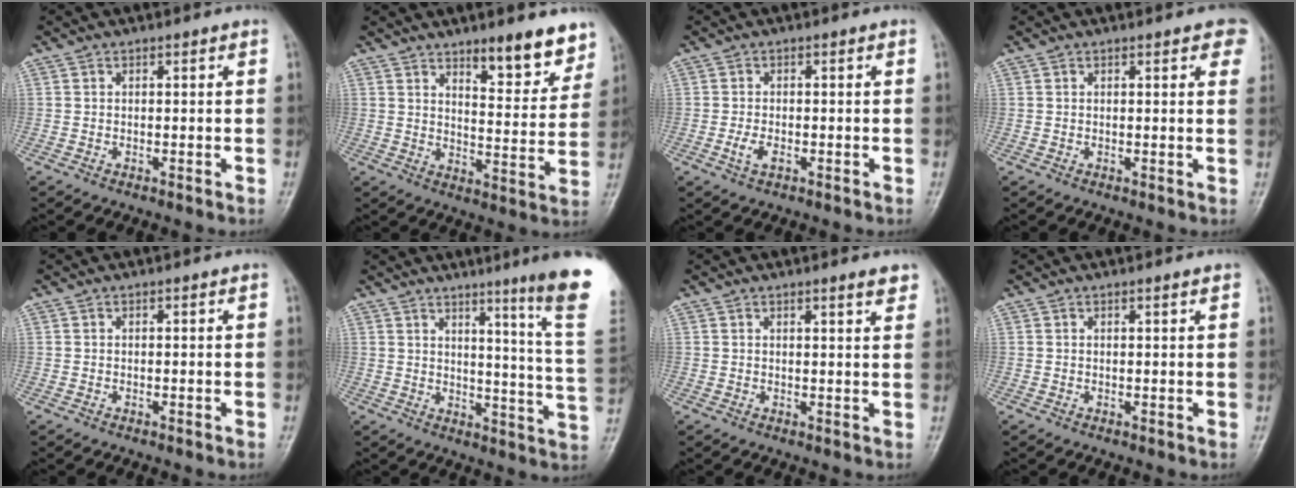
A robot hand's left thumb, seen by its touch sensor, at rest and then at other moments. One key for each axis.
{"total": 11.0, "fx": 7.9, "fy": 3.2, "fz": 6.9, "tx": -0.061, "ty": -0.055, "tz": 0.115}
{"total": 2.5, "fx": -0.9, "fy": 1.2, "fz": 2.0, "tx": -0.045, "ty": 0.006, "tz": -0.017}
{"total": 4.9, "fx": 2.7, "fy": 1.6, "fz": 3.7, "tx": -0.022, "ty": 0.001, "tz": 0.024}
{"total": 0.0}
{"total": 17.3, "fx": 10.8, "fy": -1.0, "fz": 13.5, "tx": -0.163, "ty": -0.089, "tz": 0.127}
{"total": 3.0, "fx": 2.2, "fy": 0.3, "fz": 2.0, "tx": -0.021, "ty": -0.012, "tz": 0.027}
{"total": 1.1, "fx": 0.7, "fy": 0.0, "fz": 0.8, "tx": -0.010, "ty": -0.001, "tz": 0.009}